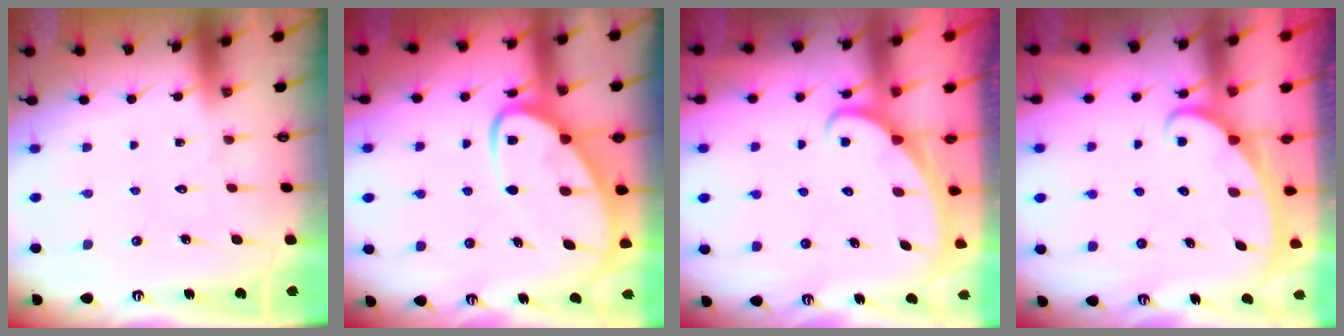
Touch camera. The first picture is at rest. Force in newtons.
{"total": 9.7, "press": 9.6, "slide": 1.1}
{"total": 2.4, "press": 2.3, "slide": 0.3}
{"total": 2.5, "press": 2.5, "slide": 0.3}